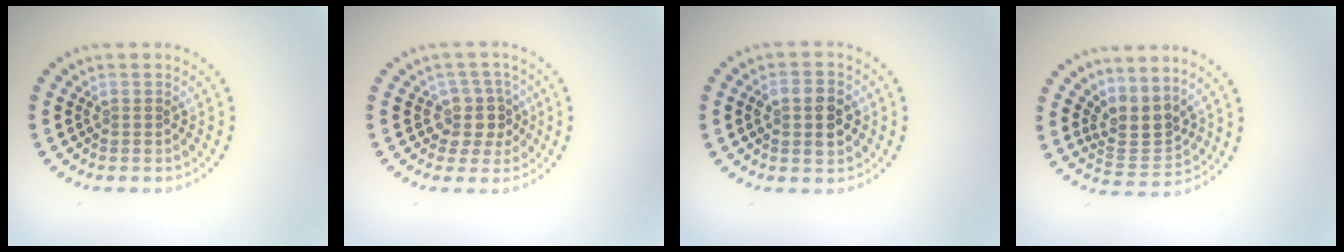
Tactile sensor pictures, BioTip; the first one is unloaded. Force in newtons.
{"total": 2.9, "press": 2.2, "slide": 1.8}
{"total": 3.9, "press": 3.9, "slide": 0.4}
{"total": 3.1, "press": 2.4, "slide": 2.0}